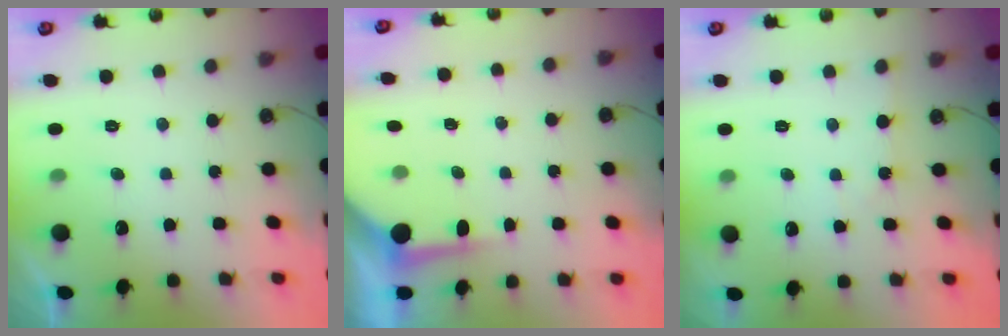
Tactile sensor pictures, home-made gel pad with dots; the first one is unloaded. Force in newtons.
{"total": 3.7, "press": 3.7, "slide": 0.5}
{"total": 1.6, "press": 1.5, "slide": 0.3}